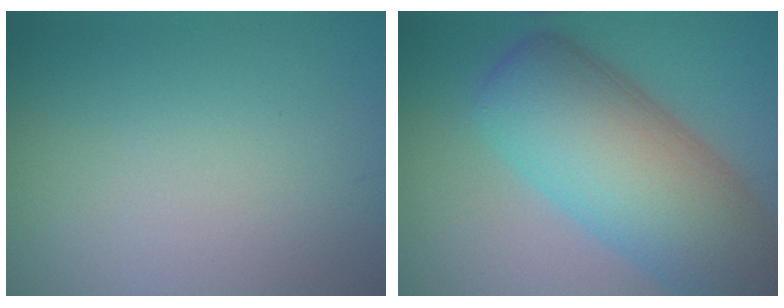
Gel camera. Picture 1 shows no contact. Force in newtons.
{"total": 13.0, "press": 12.9, "slide": 0.7}